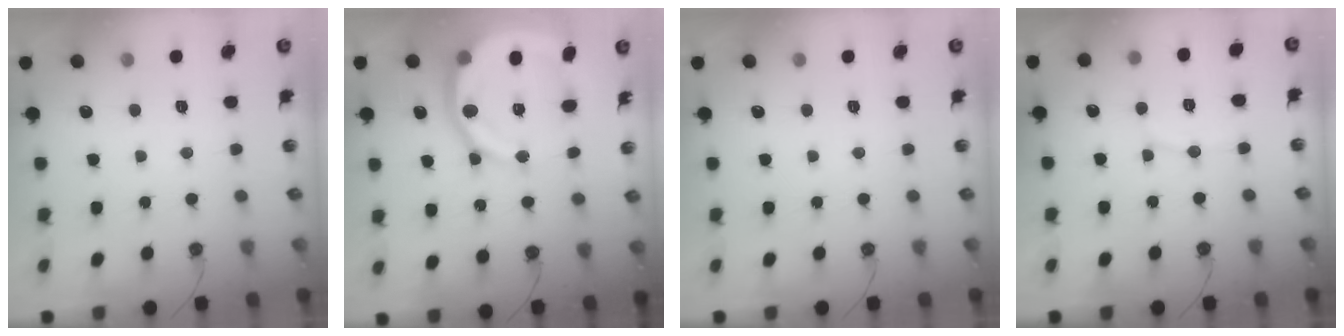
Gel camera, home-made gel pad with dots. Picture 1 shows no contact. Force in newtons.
{"total": 17.2, "press": 17.1, "slide": 1.9}
{"total": 0.0}
{"total": 5.6, "press": 5.6, "slide": 0.6}